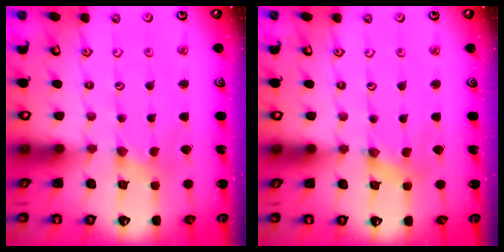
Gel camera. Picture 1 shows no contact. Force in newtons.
{"total": 1.7, "press": 1.7, "slide": 0.2}